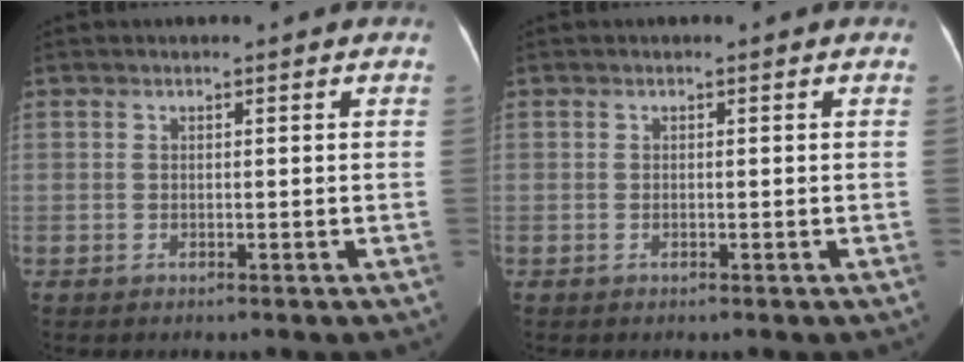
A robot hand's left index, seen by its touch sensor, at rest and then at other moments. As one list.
[{"total": 0.0}]